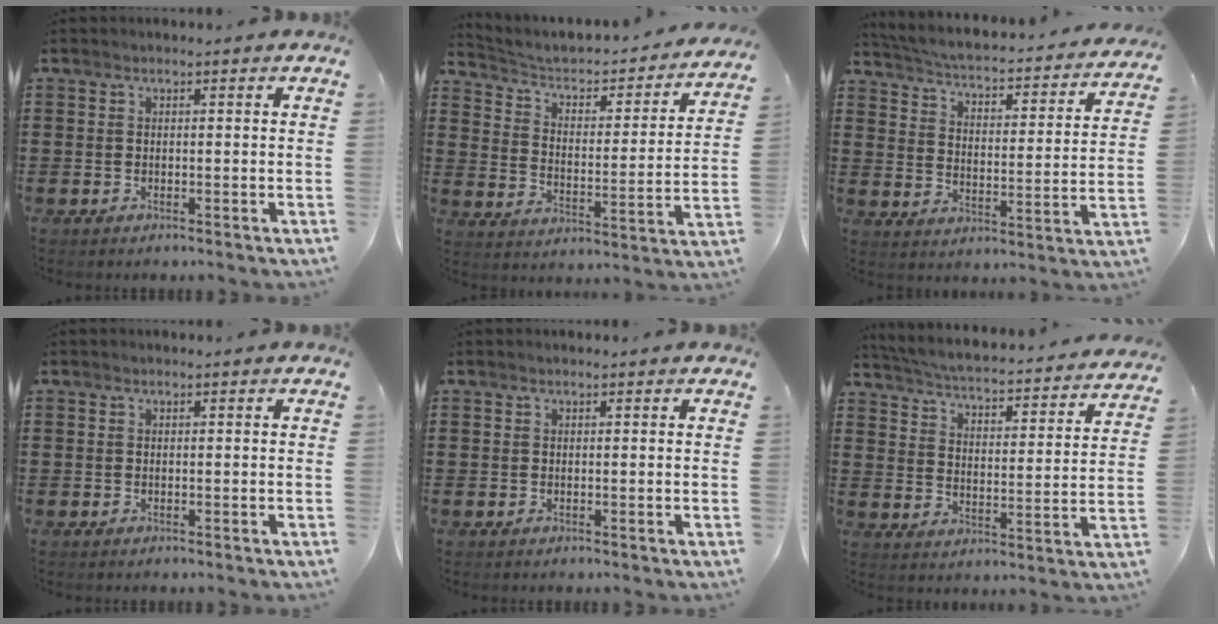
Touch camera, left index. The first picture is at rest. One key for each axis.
{"total": 2.8, "fx": 1.9, "fy": 1.6, "fz": 1.3, "tx": -0.042, "ty": -0.021, "tz": 0.020}
{"total": 2.5, "fx": 2.3, "fy": -0.1, "fz": 1.0, "tx": -0.039, "ty": -0.032, "tz": 0.028}
{"total": 0.0}
{"total": 0.0}
{"total": 3.1, "fx": 3.0, "fy": -0.3, "fz": 0.9, "tx": -0.038, "ty": -0.032, "tz": 0.040}